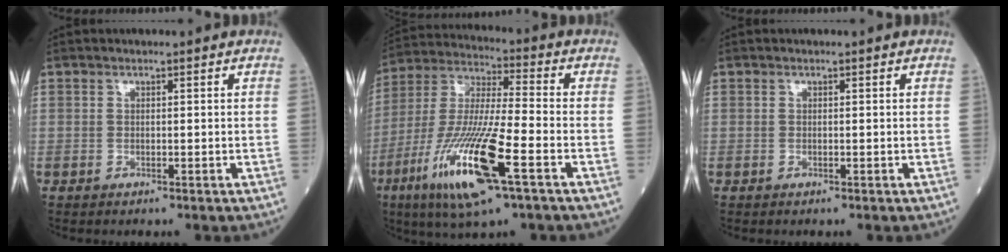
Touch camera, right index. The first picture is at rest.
{"total": 18.2, "force": [-7.8, 1.9, 16.3], "torque": [-0.352, -0.033, -0.145]}
{"total": 0.0}